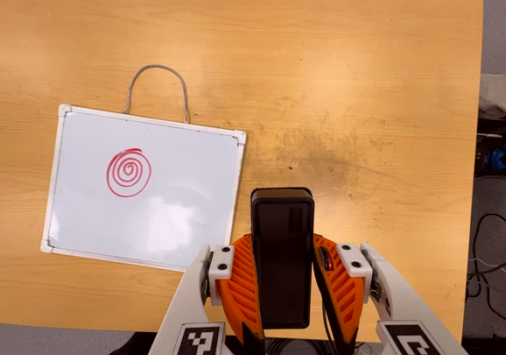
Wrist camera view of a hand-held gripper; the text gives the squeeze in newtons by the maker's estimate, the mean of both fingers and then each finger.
{"total": 4.2, "left": 2.9, "right": 5.4}